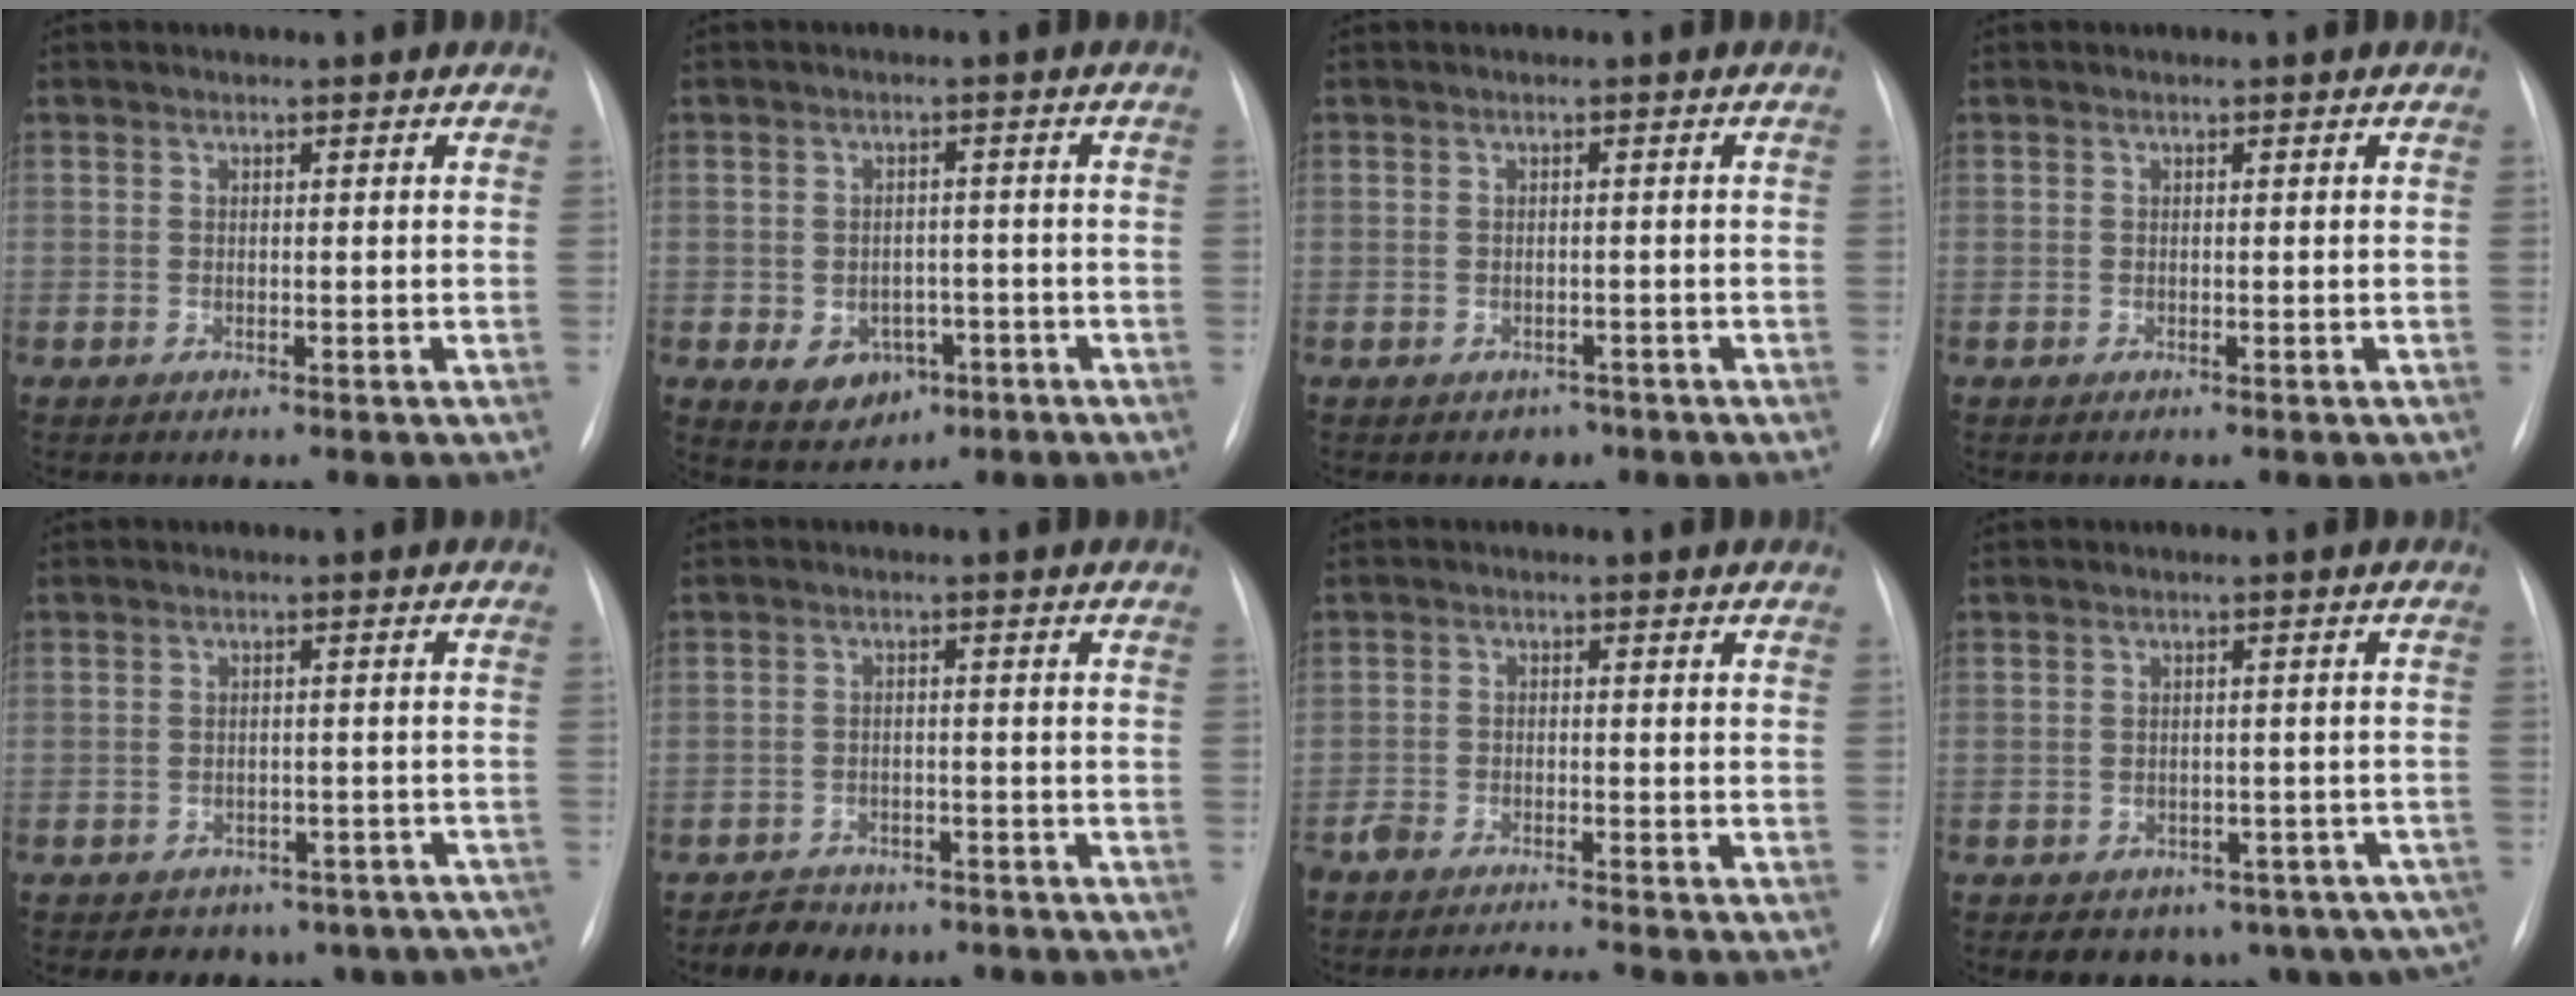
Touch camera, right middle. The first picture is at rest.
{"total": 5.8, "force": [-2.2, 4.6, 2.9], "torque": [-0.043, 0.010, -0.019]}
{"total": 1.8, "force": [-1.1, 1.4, 0.2], "torque": [-0.002, 0.005, -0.010]}
{"total": 0.0}
{"total": 14.1, "force": [-11.7, 7.2, 2.9], "torque": [-0.028, 0.028, -0.117]}
{"total": 6.4, "force": [-5.1, 3.4, 1.6], "torque": [-0.027, 0.008, -0.070]}
{"total": 6.2, "force": [-5.8, -0.3, 1.9], "torque": [-0.029, -0.010, -0.097]}
{"total": 15.2, "force": [-11.9, 8.1, 4.9], "torque": [-0.047, 0.034, -0.123]}